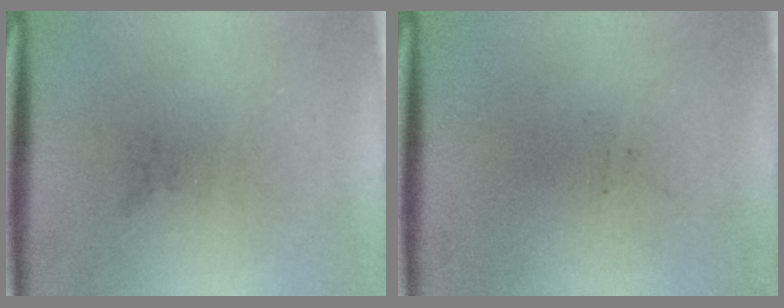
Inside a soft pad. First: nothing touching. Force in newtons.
{"total": 0.0}